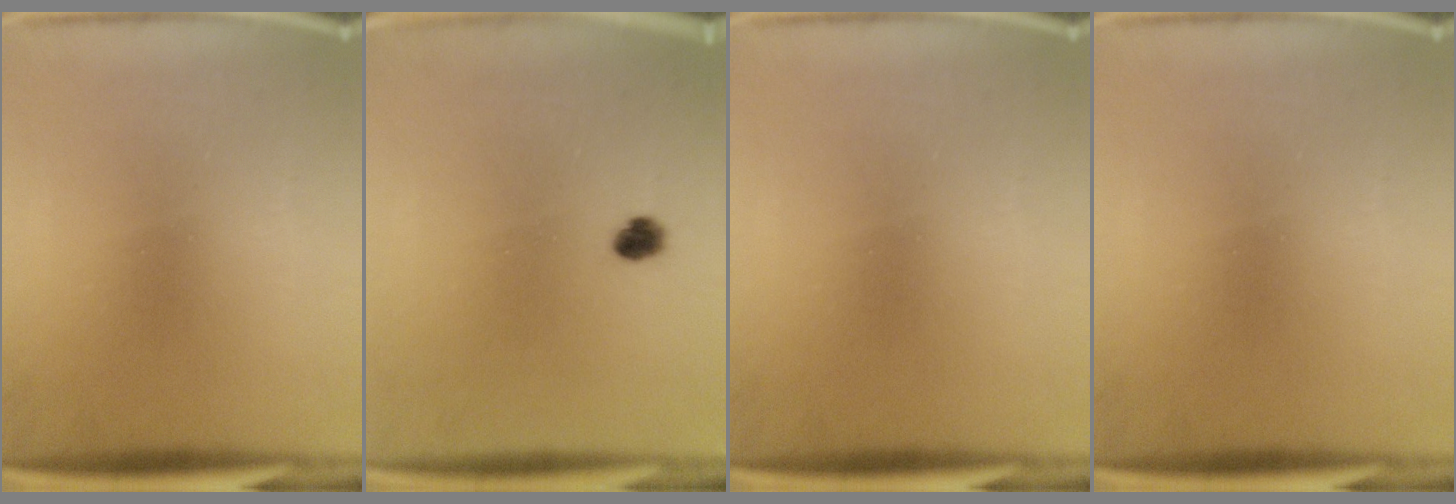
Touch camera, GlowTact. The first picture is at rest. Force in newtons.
{"total": 2.2}
{"total": 0.0}
{"total": 0.0}